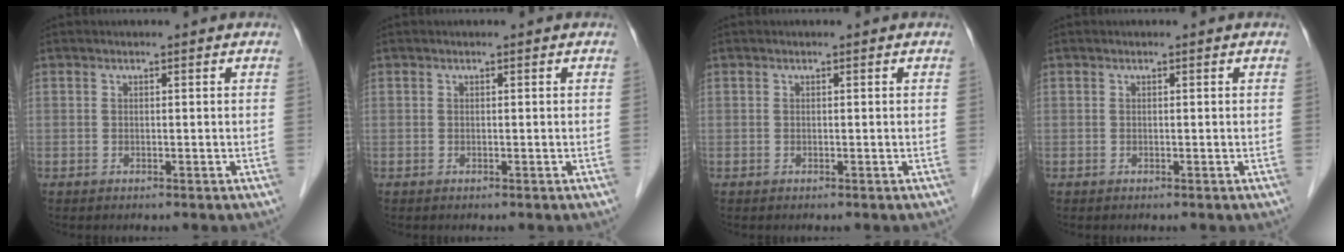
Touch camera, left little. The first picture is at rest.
{"total": 0.0}
{"total": 0.0}
{"total": 0.0}